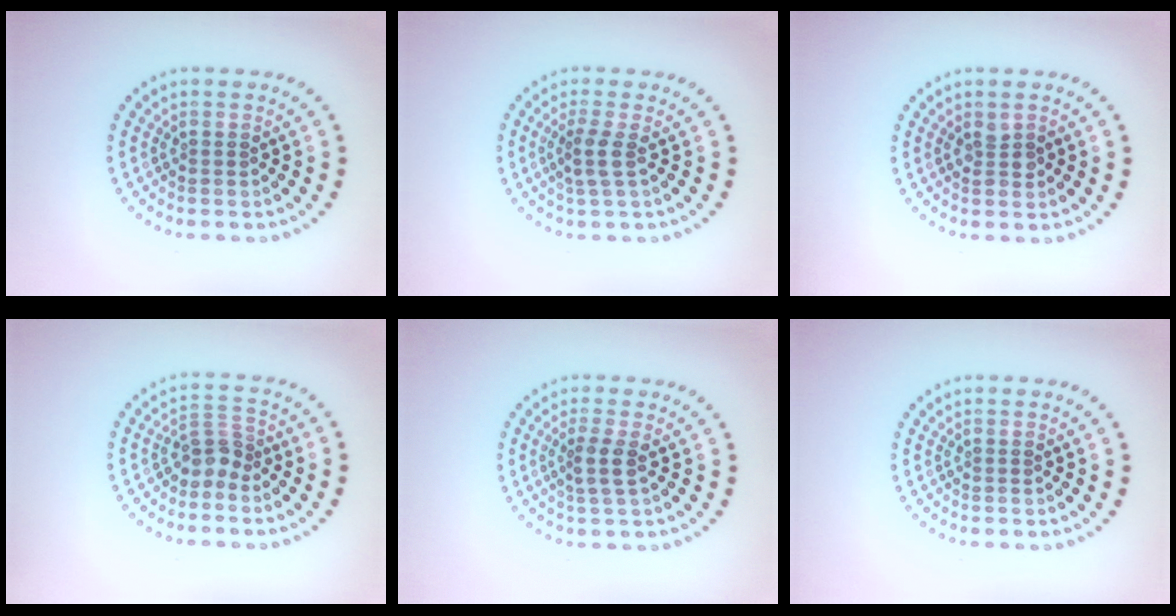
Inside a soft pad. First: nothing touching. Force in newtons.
{"total": 1.9, "press": 1.5, "slide": 1.2}
{"total": 1.1, "press": 1.1, "slide": 0.2}
{"total": 2.4, "press": 1.7, "slide": 1.6}
{"total": 1.9, "press": 1.6, "slide": 1.0}
{"total": 0.0}